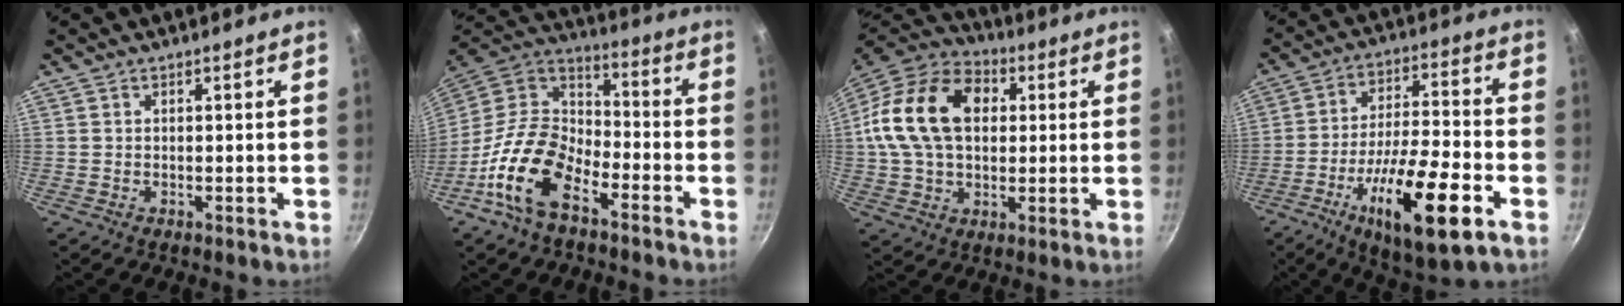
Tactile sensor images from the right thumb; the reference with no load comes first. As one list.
[{"total": 16.9, "force": [-8.9, 9.2, 11.1], "torque": [-0.185, 0.063, -0.189]}, {"total": 20.9, "force": [3.5, 14.6, 14.6], "torque": [-0.257, 0.027, 0.050]}, {"total": 19.7, "force": [-8.3, 5.5, 17.0], "torque": [-0.281, 0.030, -0.138]}]